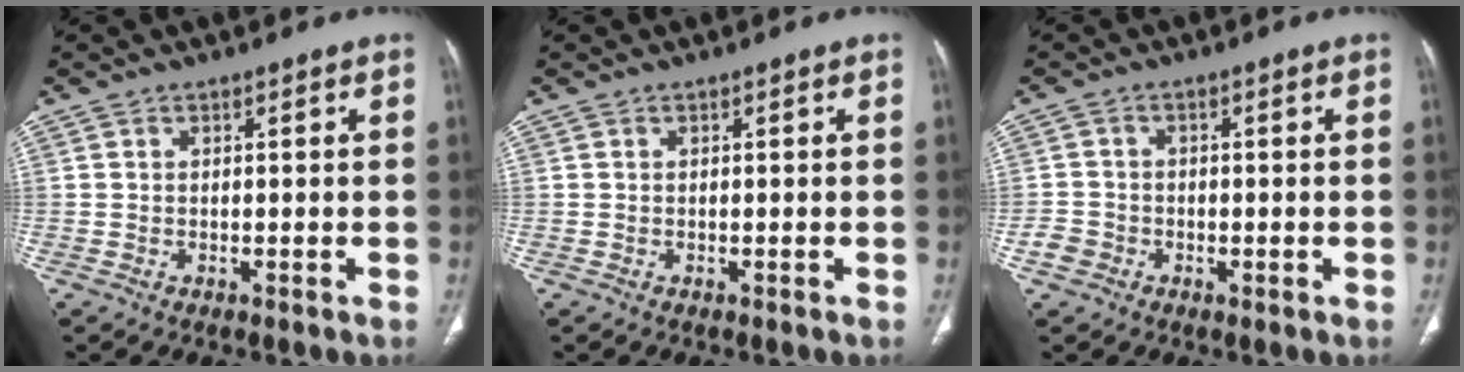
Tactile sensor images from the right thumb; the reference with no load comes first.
{"total": 0.0}
{"total": 2.8, "force": [-1.2, 2.4, 0.7], "torque": [-0.004, 0.013, -0.027]}